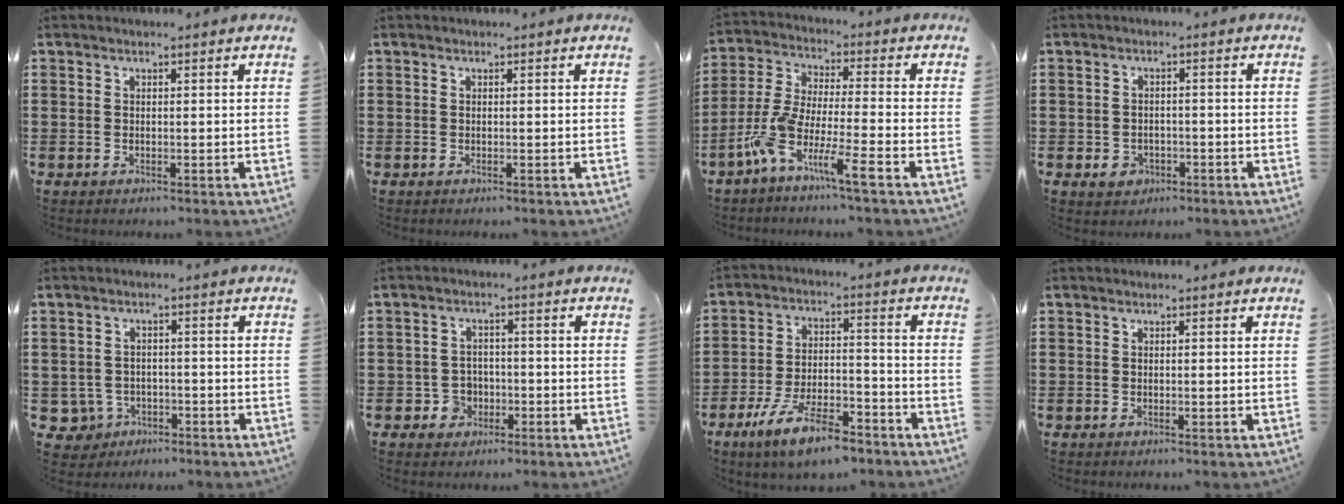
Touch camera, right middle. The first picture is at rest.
{"total": 0.0}
{"total": 8.5, "force": [-6.1, 0.3, 5.9], "torque": [-0.147, -0.021, -0.127]}
{"total": 2.1, "force": [-1.2, 1.5, 0.7], "torque": [-0.018, 0.001, -0.025]}
{"total": 3.1, "force": [-1.9, 2.2, 0.8], "torque": [-0.039, -0.001, -0.044]}
{"total": 3.3, "force": [-1.5, 2.8, 1.0], "torque": [-0.027, 0.004, -0.033]}
{"total": 10.2, "force": [-7.5, 2.6, 6.3], "torque": [-0.124, 0.017, -0.142]}
{"total": 0.0}